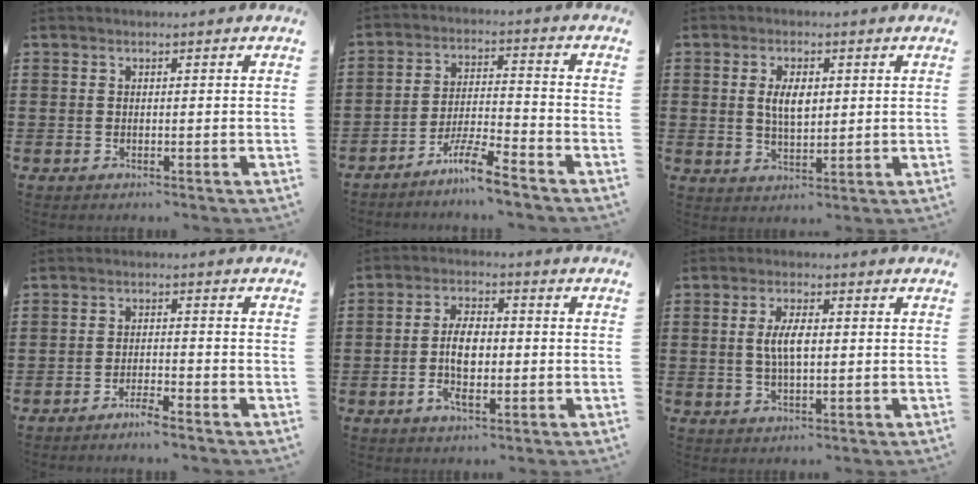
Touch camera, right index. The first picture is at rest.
{"total": 6.5, "force": [-5.5, 0.0, 3.5], "torque": [-0.078, -0.006, -0.107]}
{"total": 4.6, "force": [0.8, 2.1, 4.1], "torque": [-0.074, 0.003, 0.011]}
{"total": 2.3, "force": [-2.1, -0.2, 0.9], "torque": [-0.017, 0.001, -0.039]}
{"total": 6.7, "force": [-0.9, 3.4, 5.7], "torque": [-0.117, 0.005, -0.018]}
{"total": 4.8, "force": [0.3, 1.7, 4.5], "torque": [-0.095, 0.002, 0.001]}